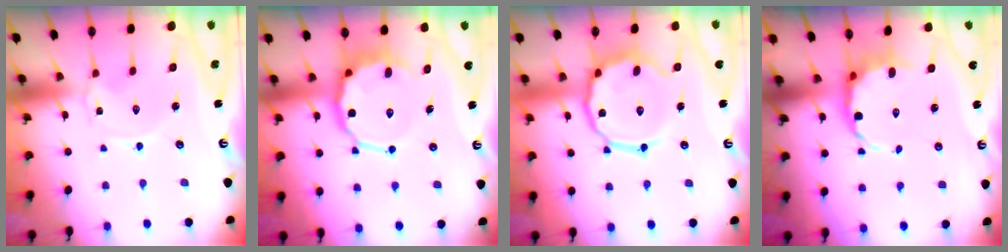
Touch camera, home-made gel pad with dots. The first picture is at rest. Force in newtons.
{"total": 10.1, "press": 9.5, "slide": 3.3}
{"total": 13.6, "press": 13.4, "slide": 1.9}
{"total": 6.5, "press": 5.9, "slide": 2.8}